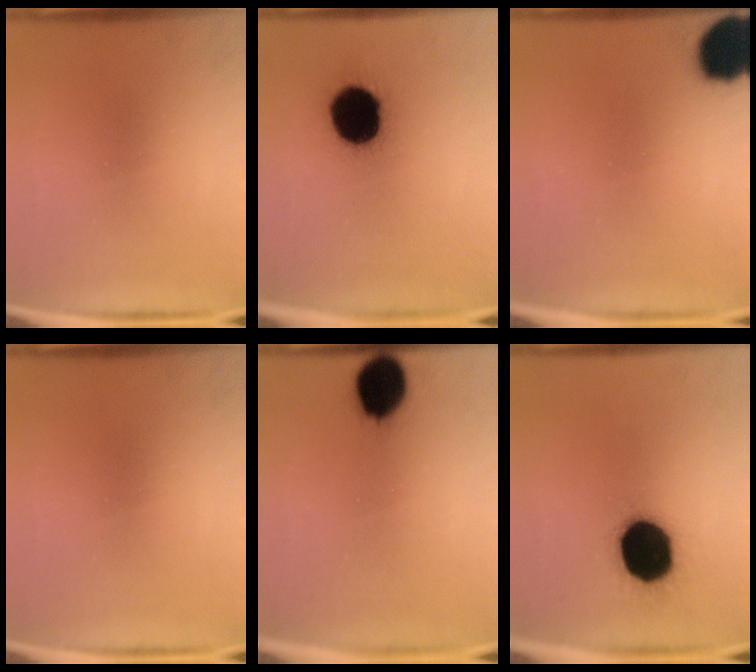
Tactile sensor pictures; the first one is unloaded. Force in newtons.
{"total": 18.8}
{"total": 15.6}
{"total": 0.0}
{"total": 10.7}
{"total": 19.6}